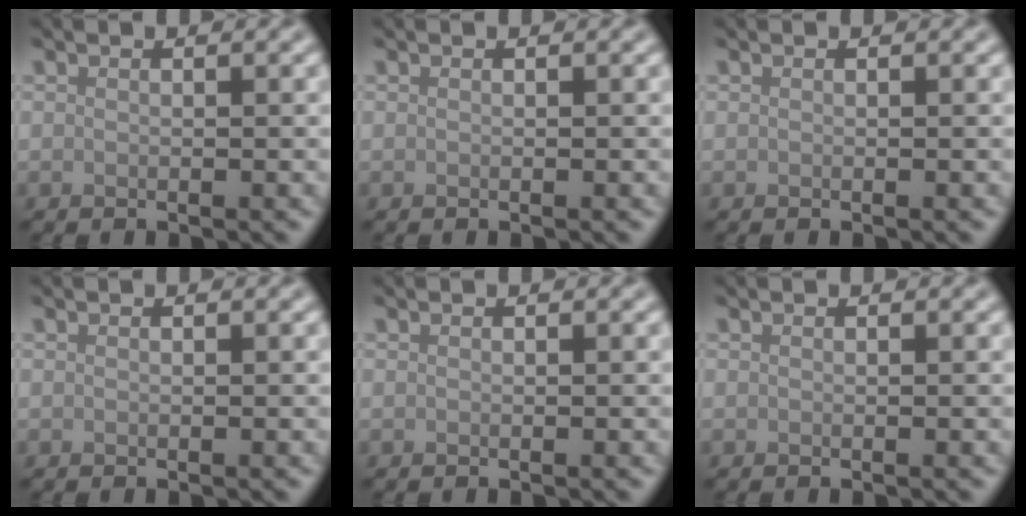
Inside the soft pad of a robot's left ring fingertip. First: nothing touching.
{"total": 0.0}
{"total": 0.0}
{"total": 0.0}
{"total": 0.0}
{"total": 0.0}